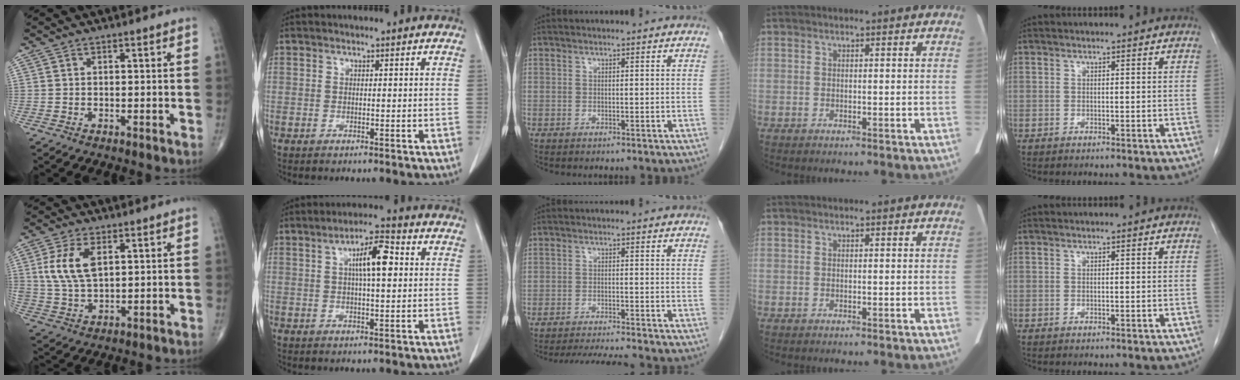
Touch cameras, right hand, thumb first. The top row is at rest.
{"thumb": {"total": 9.3, "force": [2.6, 5.0, 7.4], "torque": [-0.151, -0.006, 0.056]}, "index": {"total": 7.2, "force": [1.7, 1.6, 6.8], "torque": [-0.115, 0.017, 0.025]}, "middle": {"total": 7.5, "force": [-7.1, -0.4, 2.6], "torque": [-0.037, -0.008, -0.113]}}